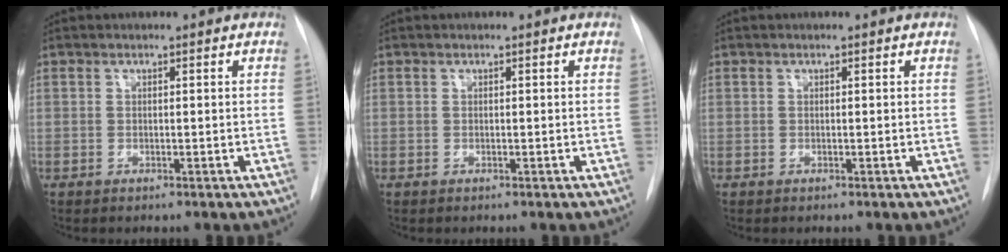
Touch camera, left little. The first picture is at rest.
{"total": 0.0}
{"total": 0.0}